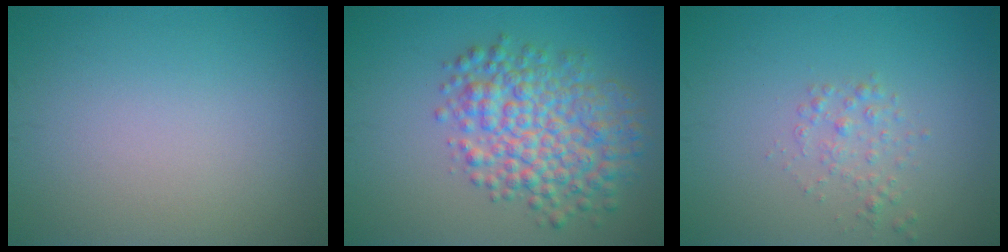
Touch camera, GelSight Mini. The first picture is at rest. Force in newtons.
{"total": 7.0, "press": 7.0, "slide": 0.2}
{"total": 1.4, "press": 1.4, "slide": 0.1}